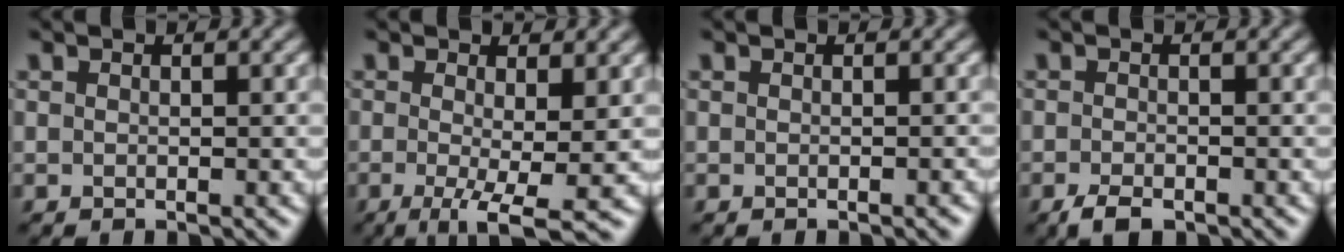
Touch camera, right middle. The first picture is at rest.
{"total": 5.2, "force": [-1.2, 1.1, 5.0], "torque": [-0.087, -0.015, -0.019]}
{"total": 0.6, "force": [-0.3, 0.1, 0.5], "torque": [-0.004, 0.002, -0.004]}
{"total": 2.2, "force": [-1.5, 0.9, 1.3], "torque": [-0.027, -0.005, -0.030]}